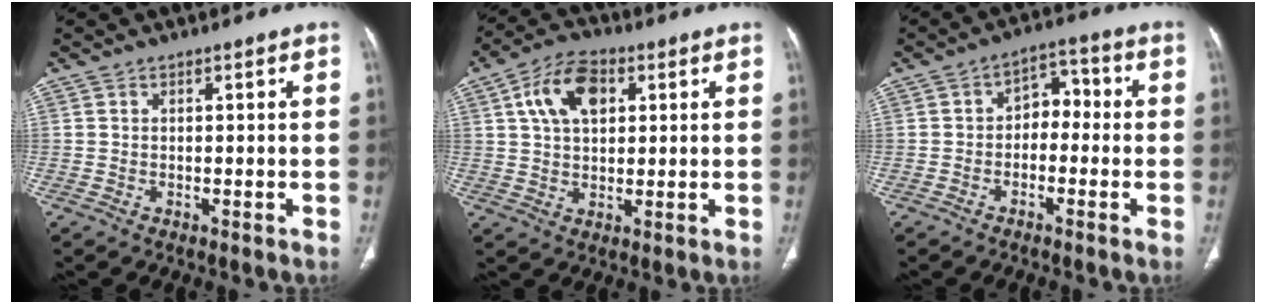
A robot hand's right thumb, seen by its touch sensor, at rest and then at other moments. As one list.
[{"total": 10.5, "force": [3.5, 6.4, 7.5], "torque": [-0.123, 0.007, 0.056]}, {"total": 5.9, "force": [-0.9, 4.2, 4.0], "torque": [-0.034, 0.035, -0.028]}]